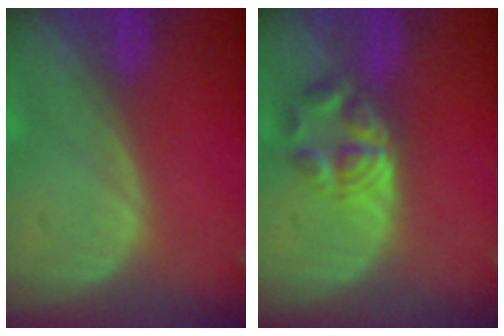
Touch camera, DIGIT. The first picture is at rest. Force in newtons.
{"total": 5.9, "press": 4.8, "slide": 3.5}